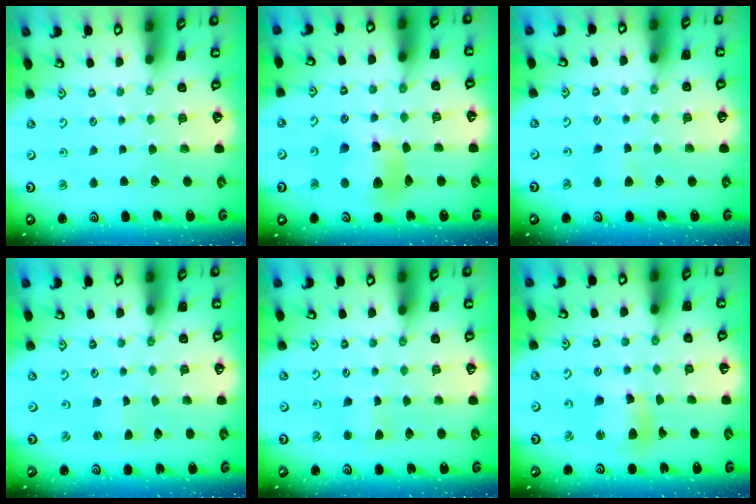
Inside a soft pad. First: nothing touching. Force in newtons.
{"total": 11.2, "press": 11.0, "slide": 1.7}
{"total": 3.4, "press": 3.4, "slide": 0.6}
{"total": 0.0}
{"total": 3.3, "press": 3.3, "slide": 0.3}
{"total": 9.2, "press": 9.2, "slide": 0.8}